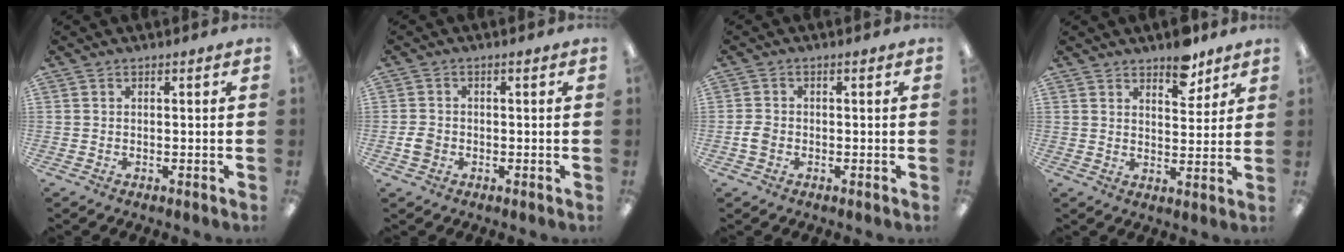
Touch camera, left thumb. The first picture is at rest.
{"total": 2.9, "force": [-0.7, 2.3, 1.6], "torque": [-0.034, 0.003, -0.015]}
{"total": 2.6, "force": [-0.7, 1.9, 1.6], "torque": [-0.035, 0.003, -0.016]}
{"total": 7.2, "force": [5.7, 3.2, 2.9], "torque": [-0.017, -0.038, 0.096]}